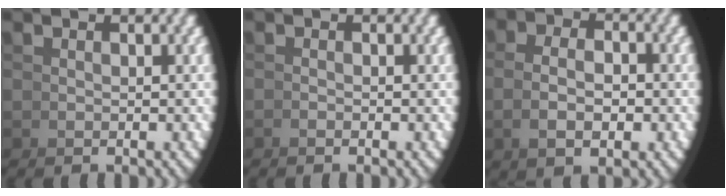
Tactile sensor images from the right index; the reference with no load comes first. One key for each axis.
{"total": 1.2, "fx": -0.5, "fy": -1.1, "fz": -0.3, "tx": 0.010, "ty": 0.005, "tz": -0.012}
{"total": 2.3, "fx": -0.3, "fy": 0.8, "fz": 2.1, "tx": -0.031, "ty": 0.002, "tz": -0.003}